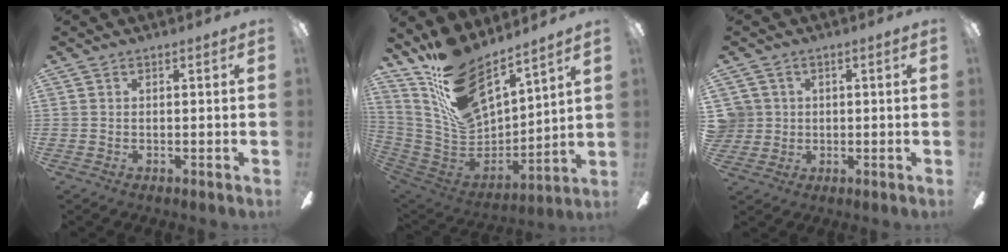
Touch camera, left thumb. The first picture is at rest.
{"total": 18.3, "force": [14.4, 7.1, 8.7], "torque": [-0.195, -0.109, 0.266]}
{"total": 4.7, "force": [0.9, 4.6, 0.5], "torque": [-0.016, 0.011, 0.018]}